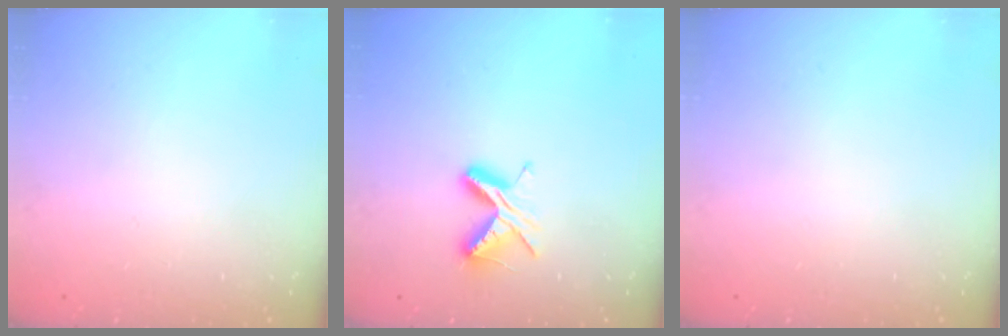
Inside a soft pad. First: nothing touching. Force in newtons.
{"total": 6.7, "press": 6.6, "slide": 0.6}
{"total": 0.0}